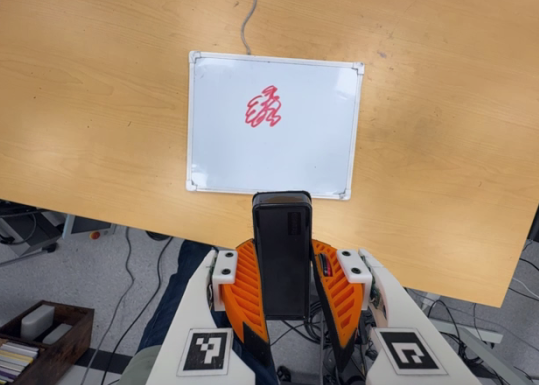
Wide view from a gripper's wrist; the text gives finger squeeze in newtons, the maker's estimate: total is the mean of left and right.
{"total": 8.1, "left": 7.1, "right": 9.0}